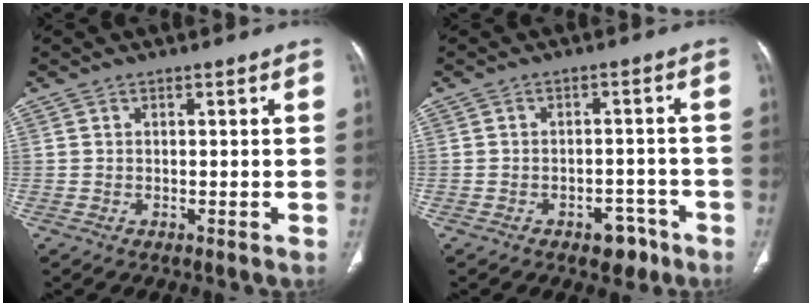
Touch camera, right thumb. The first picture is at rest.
{"total": 4.9, "force": [-3.2, 3.1, 2.2], "torque": [-0.004, 0.030, -0.038]}